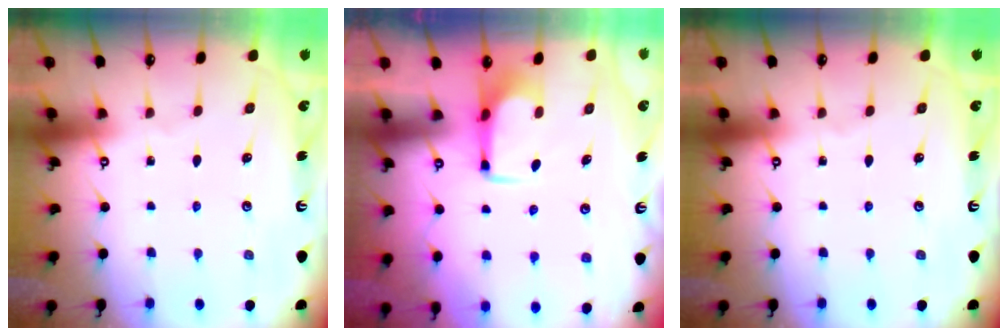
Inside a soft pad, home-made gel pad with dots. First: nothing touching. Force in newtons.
{"total": 1.7, "press": 1.7, "slide": 0.4}
{"total": 0.0}